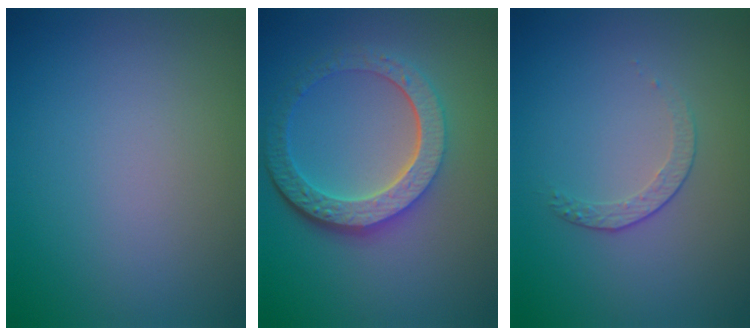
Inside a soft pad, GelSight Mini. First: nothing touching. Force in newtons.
{"total": 6.1, "press": 4.6, "slide": 4.1}
{"total": 1.5, "press": 0.9, "slide": 1.2}